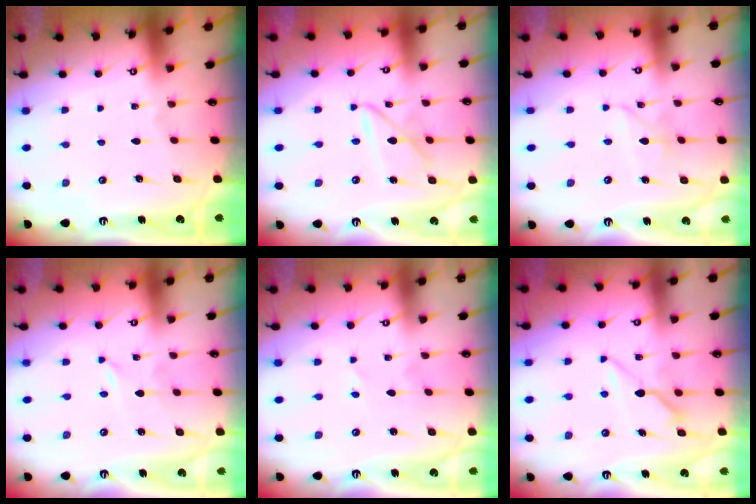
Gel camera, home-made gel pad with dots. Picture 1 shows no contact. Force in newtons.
{"total": 7.4, "press": 7.4, "slide": 0.6}
{"total": 3.7, "press": 3.7, "slide": 0.0}
{"total": 0.0}
{"total": 1.7, "press": 1.6, "slide": 0.3}
{"total": 7.5, "press": 7.5, "slide": 0.8}